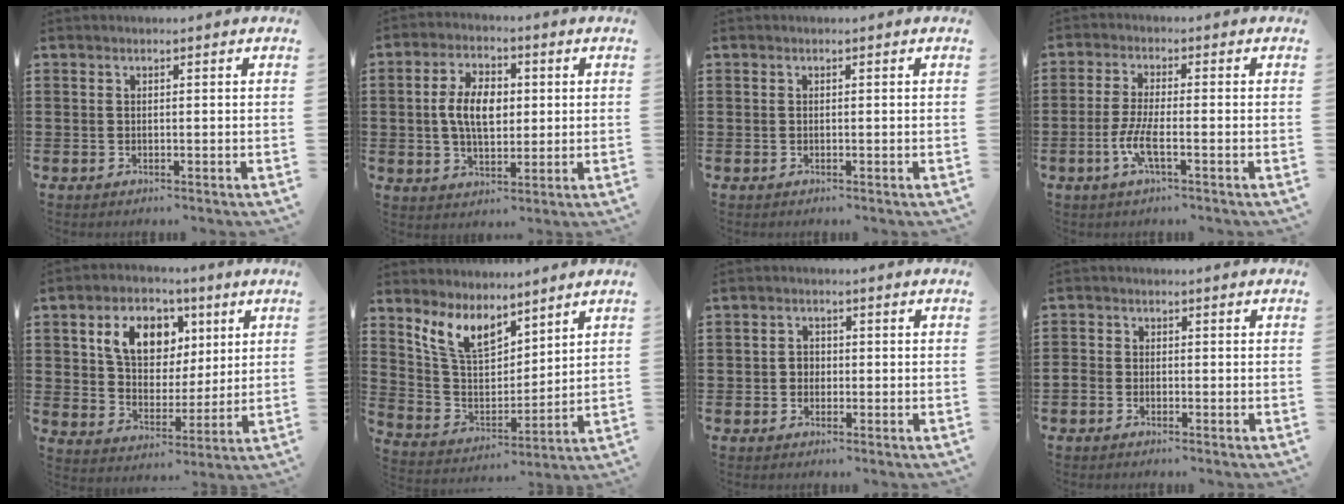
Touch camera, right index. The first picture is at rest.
{"total": 7.4, "force": [0.4, 4.3, 6.0], "torque": [-0.126, 0.009, 0.000]}
{"total": 0.0}
{"total": 4.9, "force": [-2.0, 0.8, 4.4], "torque": [-0.102, -0.012, -0.043]}
{"total": 9.3, "force": [4.0, 6.6, 5.1], "torque": [-0.107, 0.014, 0.068]}
{"total": 8.3, "force": [6.3, 3.7, 4.0], "torque": [-0.106, -0.015, 0.119]}
{"total": 1.6, "force": [-0.5, 1.4, 0.6], "torque": [-0.017, 0.001, -0.012]}
{"total": 1.4, "force": [-1.1, 0.8, 0.3], "torque": [-0.017, 0.001, -0.026]}